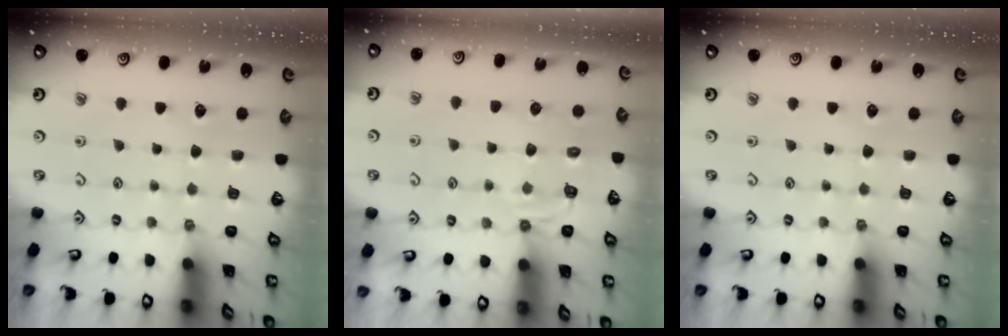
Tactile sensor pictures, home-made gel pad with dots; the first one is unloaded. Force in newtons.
{"total": 4.4, "press": 4.0, "slide": 1.9}
{"total": 0.0}